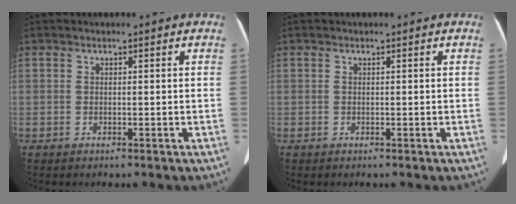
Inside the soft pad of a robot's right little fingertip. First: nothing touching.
{"total": 0.0}